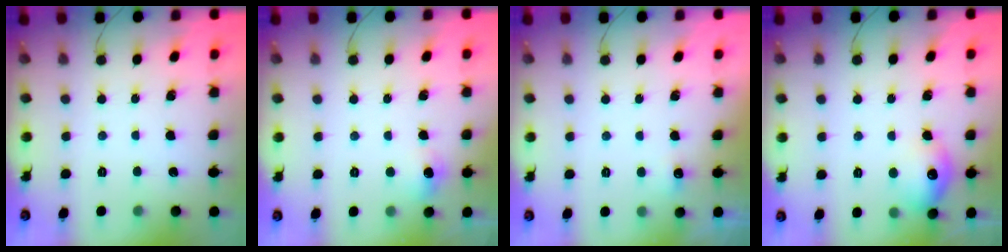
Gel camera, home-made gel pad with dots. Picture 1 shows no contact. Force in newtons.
{"total": 5.1, "press": 4.6, "slide": 2.1}
{"total": 6.6, "press": 3.0, "slide": 5.9}
{"total": 11.8, "press": 11.8, "slide": 0.6}